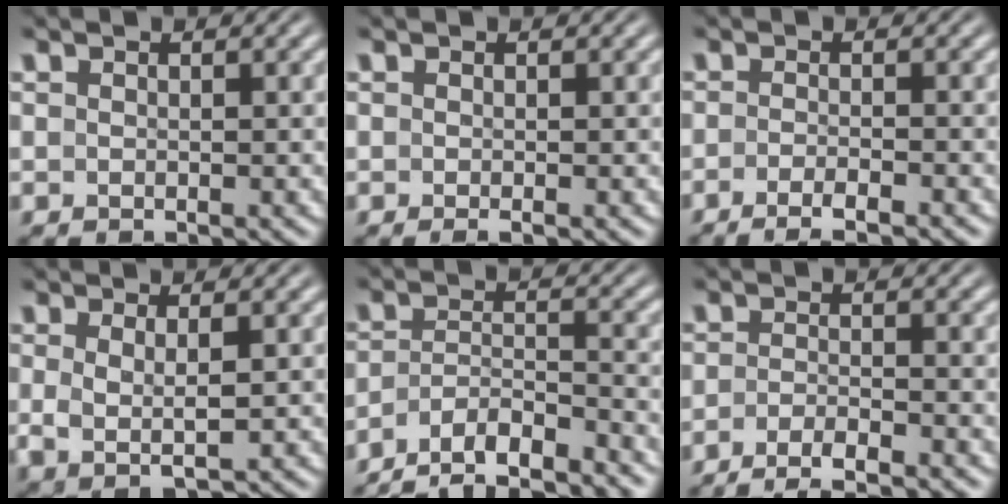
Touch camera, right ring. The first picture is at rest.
{"total": 0.6, "force": [-0.5, -0.1, 0.3], "torque": [-0.005, 0.001, -0.008]}
{"total": 3.5, "force": [-3.0, 0.3, 1.8], "torque": [-0.031, -0.004, -0.049]}
{"total": 3.7, "force": [-0.2, 1.6, 3.3], "torque": [-0.073, -0.023, 0.012]}
{"total": 9.2, "force": [-7.4, 4.6, 2.8], "torque": [-0.058, -0.033, -0.119]}
{"total": 5.4, "force": [-4.9, 1.0, 2.1], "torque": [-0.031, -0.013, -0.073]}